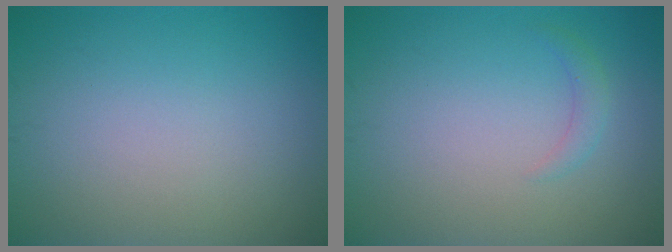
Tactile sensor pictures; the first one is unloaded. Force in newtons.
{"total": 1.1, "press": 1.1, "slide": 0.0}